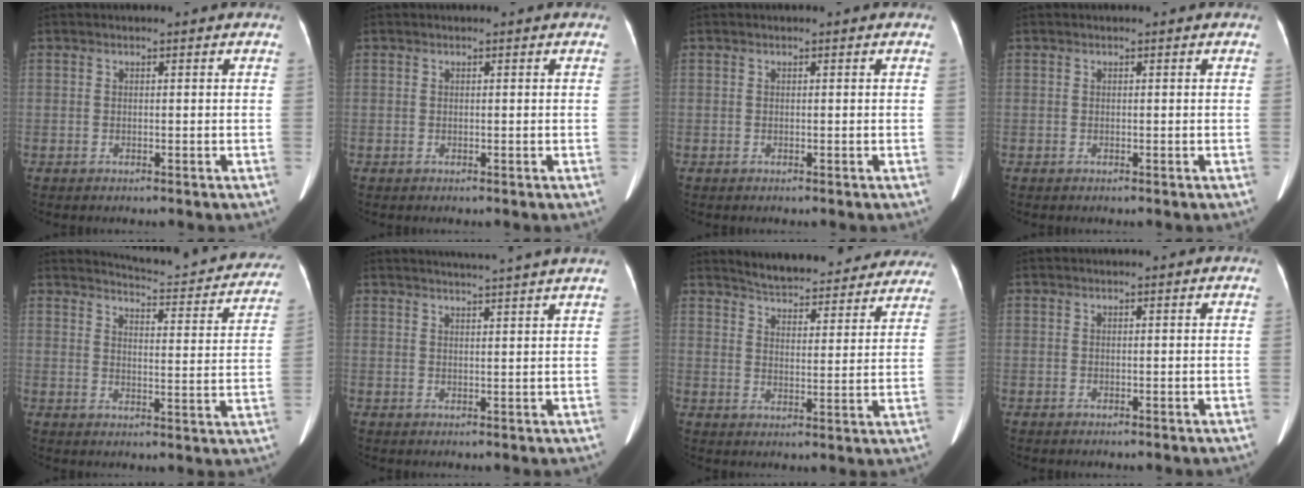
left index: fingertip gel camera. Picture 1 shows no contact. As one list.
[{"total": 0.5, "force": [0.5, 0.0, 0.1], "torque": [-0.001, 0.002, 0.004]}, {"total": 0.0}, {"total": 0.0}, {"total": 19.9, "force": [18.9, 2.3, 5.9], "torque": [-0.070, -0.063, 0.215]}, {"total": 9.6, "force": [8.7, -1.5, 3.7], "torque": [-0.051, 0.007, 0.103]}, {"total": 22.3, "force": [20.7, 5.0, 6.6], "torque": [-0.086, -0.025, 0.255]}, {"total": 0.5, "force": [0.5, 0.0, 0.2], "torque": [0.000, 0.012, 0.011]}]